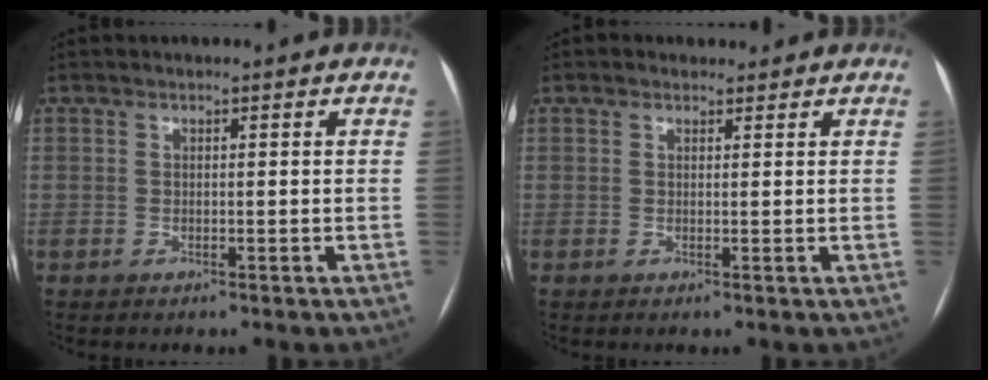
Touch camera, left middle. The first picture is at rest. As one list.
[{"total": 1.6, "force": [1.2, 1.0, 0.2], "torque": [-0.005, 0.014, 0.015]}]